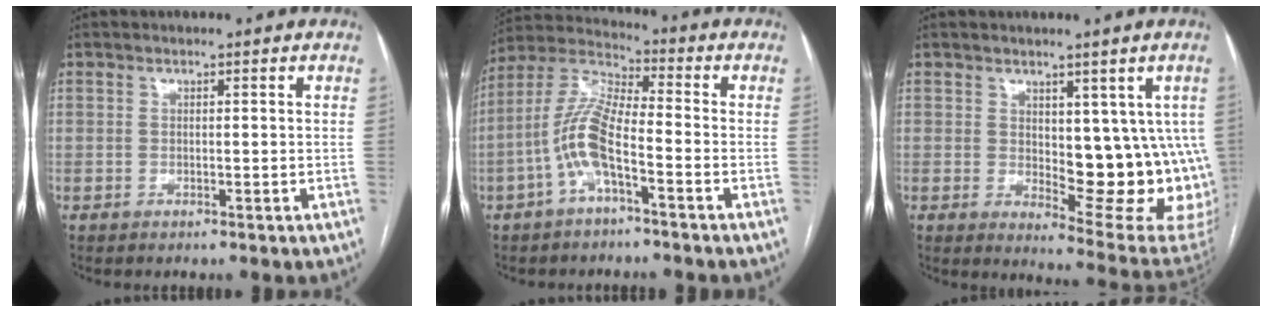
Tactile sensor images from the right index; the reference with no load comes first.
{"total": 9.7, "force": [-3.6, 2.4, 8.7], "torque": [-0.195, 0.018, -0.073]}
{"total": 13.4, "force": [1.0, 5.7, 12.1], "torque": [-0.135, -0.014, 0.026]}